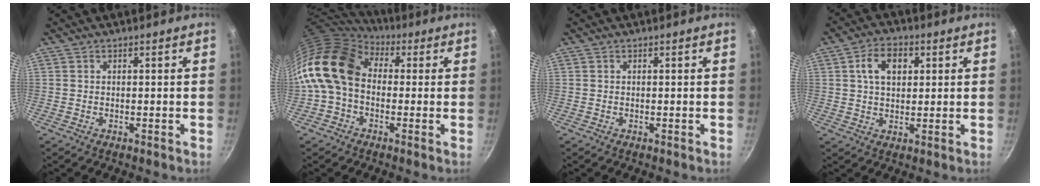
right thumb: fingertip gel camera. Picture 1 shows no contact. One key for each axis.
{"total": 14.9, "fx": 1.1, "fy": 11.1, "fz": 10.0, "tx": -0.175, "ty": 0.025, "tz": -0.002}
{"total": 0.0}
{"total": 7.5, "fx": 2.2, "fy": 5.0, "fz": 5.2, "tx": -0.069, "ty": 0.004, "tz": 0.032}